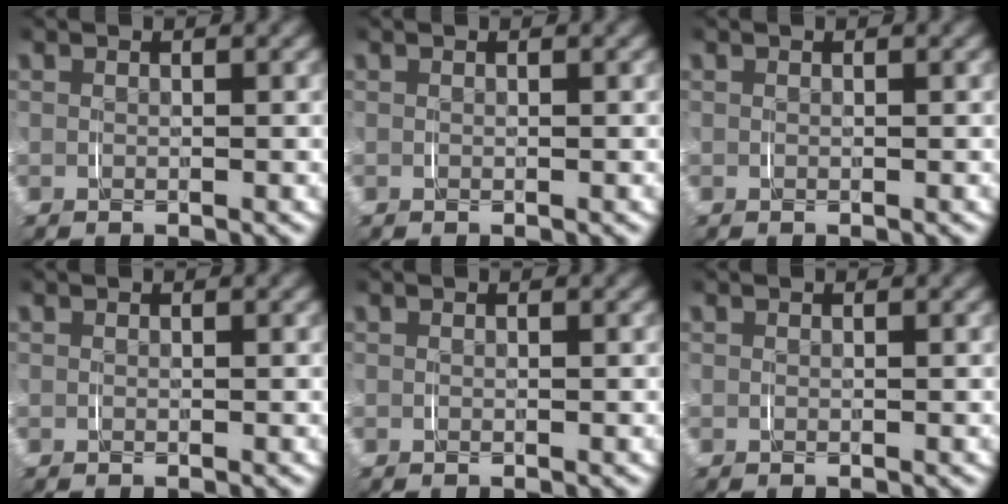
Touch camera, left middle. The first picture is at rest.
{"total": 0.0}
{"total": 0.0}
{"total": 0.0}
{"total": 0.0}
{"total": 0.0}